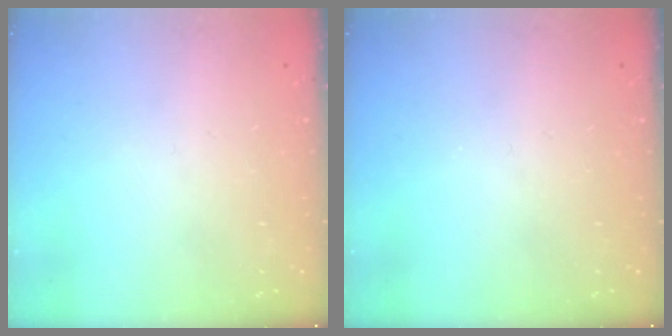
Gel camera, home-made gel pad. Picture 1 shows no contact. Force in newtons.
{"total": 0.0}